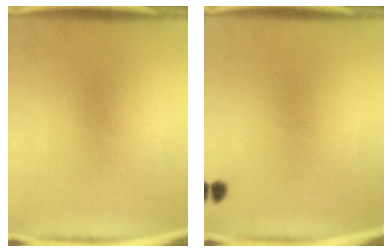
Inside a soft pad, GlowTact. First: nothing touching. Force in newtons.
{"total": 1.0}